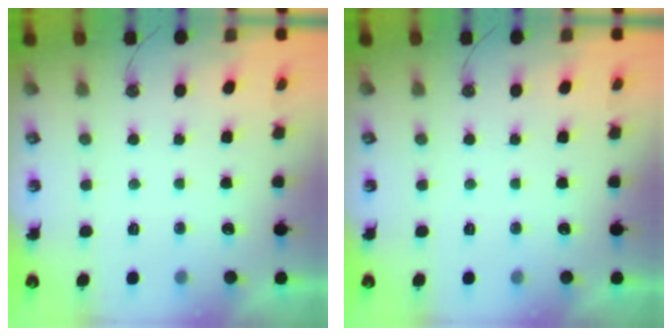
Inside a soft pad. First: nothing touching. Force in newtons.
{"total": 0.0}